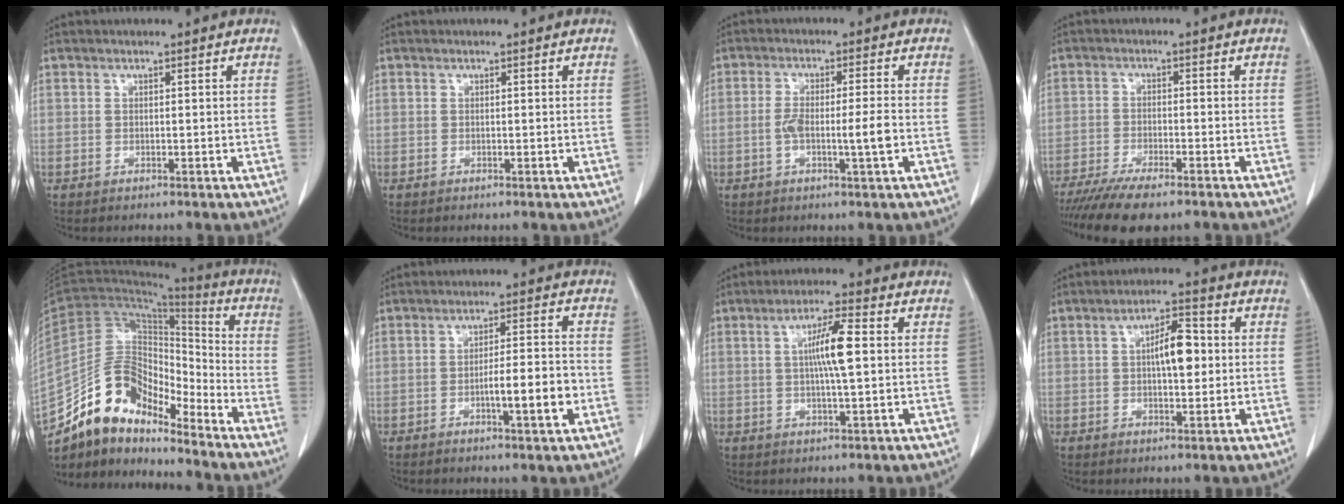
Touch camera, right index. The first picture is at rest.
{"total": 0.0}
{"total": 5.5, "force": [-1.3, 0.2, 5.4], "torque": [-0.106, 0.001, -0.020]}
{"total": 10.6, "force": [-8.5, 1.8, 6.0], "torque": [-0.093, -0.020, -0.136]}
{"total": 14.2, "force": [-11.9, 5.4, 5.5], "torque": [-0.099, 0.051, -0.218]}
{"total": 7.0, "force": [-2.2, 0.7, 6.6], "torque": [-0.102, 0.004, -0.032]}
{"total": 6.7, "force": [0.8, 0.3, 6.7], "torque": [-0.119, 0.002, 0.011]}
{"total": 6.6, "force": [0.6, 2.2, 6.2], "torque": [-0.105, 0.013, 0.009]}